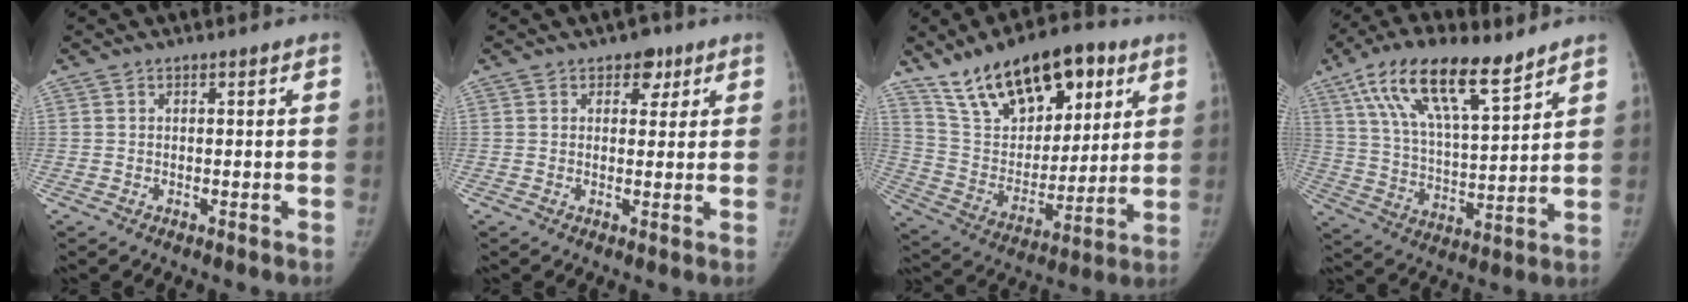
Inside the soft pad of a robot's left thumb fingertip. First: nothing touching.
{"total": 3.6, "force": [1.9, 2.5, 1.7], "torque": [0.005, -0.005, 0.022]}
{"total": 22.7, "force": [13.3, 11.6, 14.4], "torque": [-0.200, -0.035, 0.239]}
{"total": 18.4, "force": [11.2, 6.4, 13.1], "torque": [-0.216, -0.034, 0.210]}